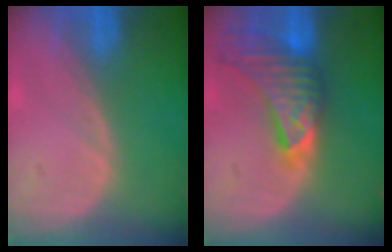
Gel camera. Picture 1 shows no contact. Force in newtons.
{"total": 9.0, "press": 8.1, "slide": 3.9}